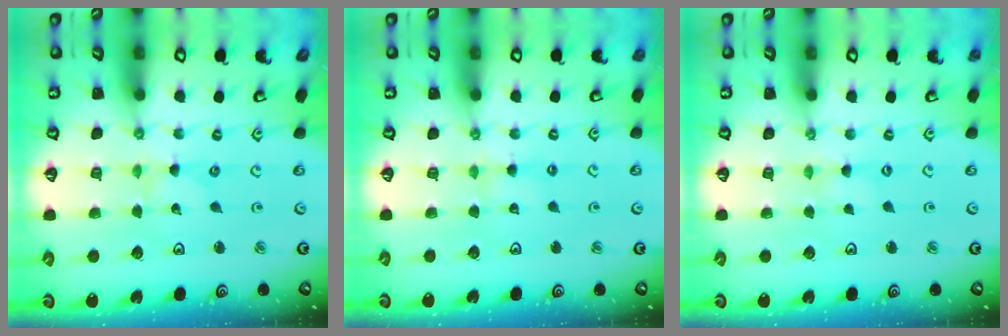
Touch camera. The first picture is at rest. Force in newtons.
{"total": 2.6, "press": 2.6, "slide": 0.3}
{"total": 0.0}